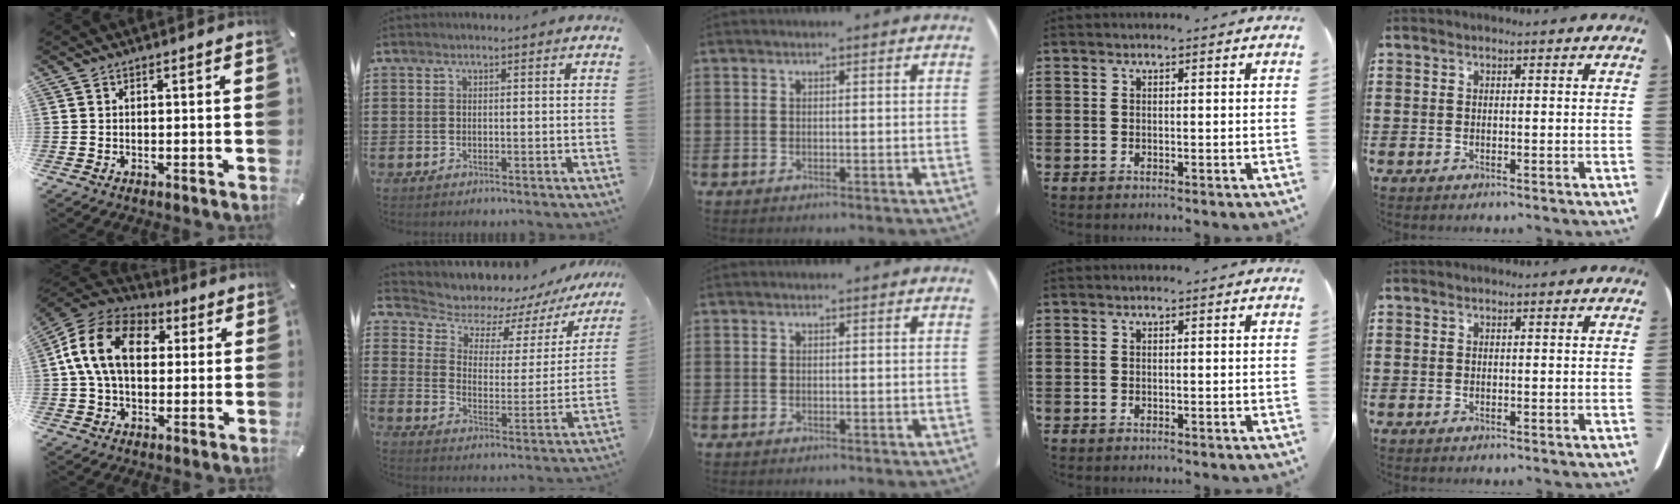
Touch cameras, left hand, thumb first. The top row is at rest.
{"thumb": {"total": 15.3, "force": [2.5, 10.9, 10.5], "torque": [-0.236, 0.016, 0.040]}, "index": {"total": 5.7, "force": [4.9, 2.5, 1.5], "torque": [-0.055, -0.042, 0.078]}}